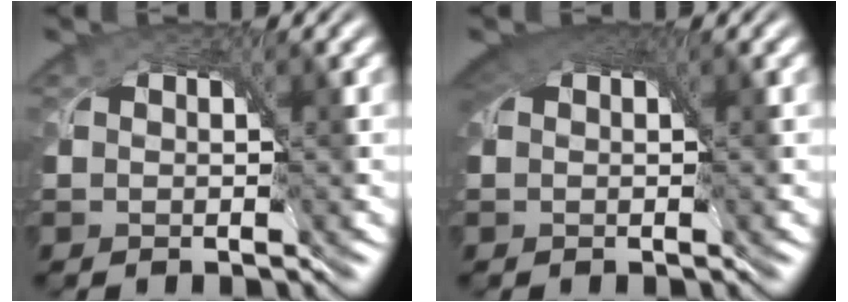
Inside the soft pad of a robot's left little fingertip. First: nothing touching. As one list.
[{"total": 4.3, "force": [2.2, 2.4, 2.7], "torque": [-0.052, 0.011, 0.025]}]